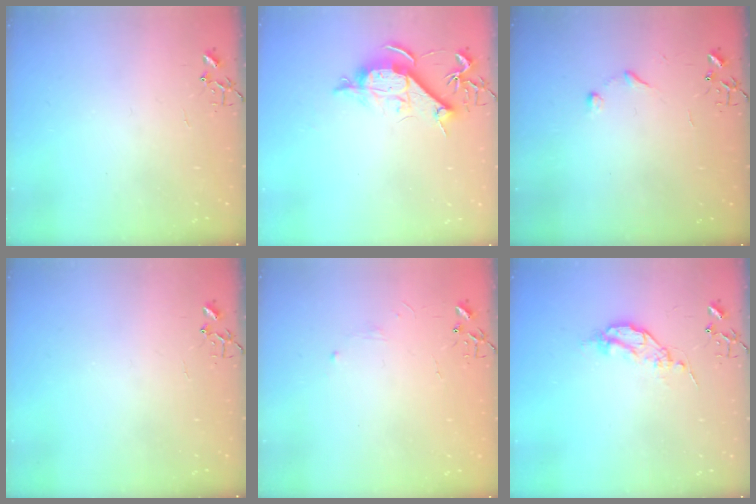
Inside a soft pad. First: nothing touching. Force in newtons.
{"total": 10.4, "press": 10.4, "slide": 1.1}
{"total": 6.0, "press": 6.0, "slide": 0.5}
{"total": 0.0}
{"total": 2.8, "press": 2.8, "slide": 0.5}
{"total": 6.6, "press": 6.5, "slide": 1.0}